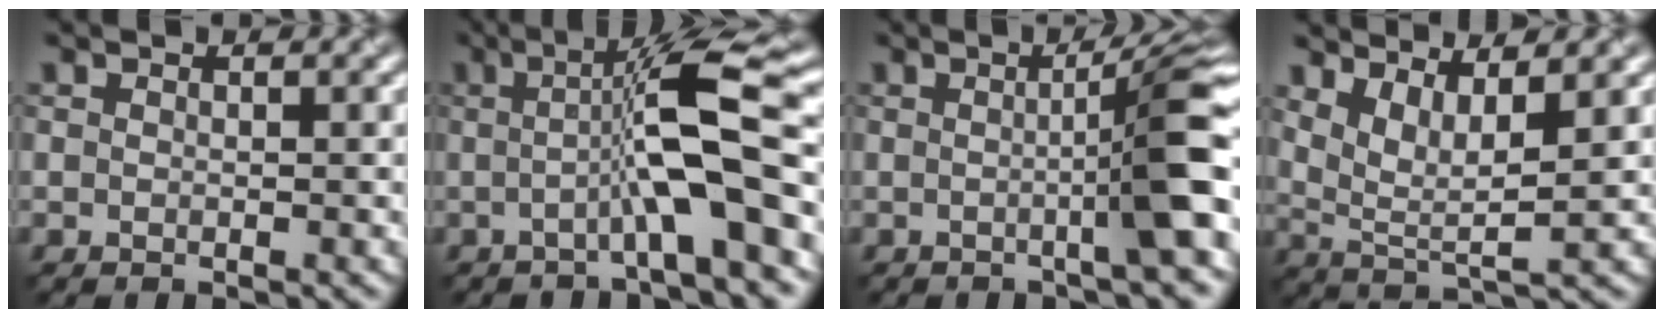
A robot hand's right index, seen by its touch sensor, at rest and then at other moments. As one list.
[{"total": 7.7, "force": [-1.1, 0.9, 7.6], "torque": [-0.111, 0.015, -0.018]}, {"total": 6.8, "force": [-0.7, 0.7, 6.8], "torque": [-0.085, 0.011, -0.007]}, {"total": 3.6, "force": [2.1, 0.9, 2.8], "torque": [-0.061, 0.000, 0.053]}]